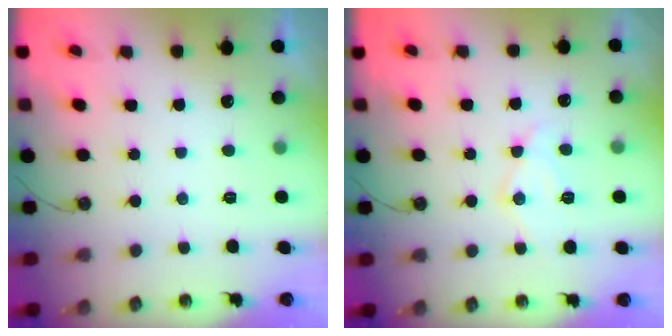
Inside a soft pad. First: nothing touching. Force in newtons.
{"total": 10.0, "press": 10.0, "slide": 0.9}